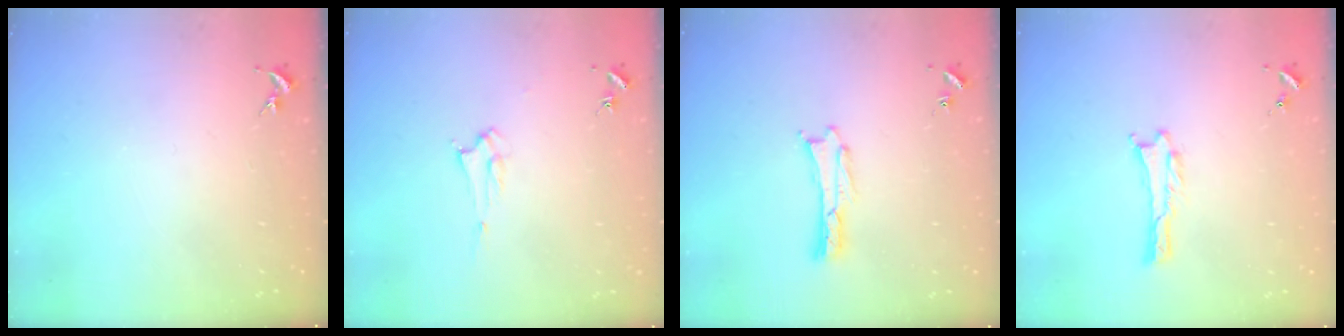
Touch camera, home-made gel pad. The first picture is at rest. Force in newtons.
{"total": 1.6, "press": 1.6, "slide": 0.2}
{"total": 0.0}
{"total": 0.0}